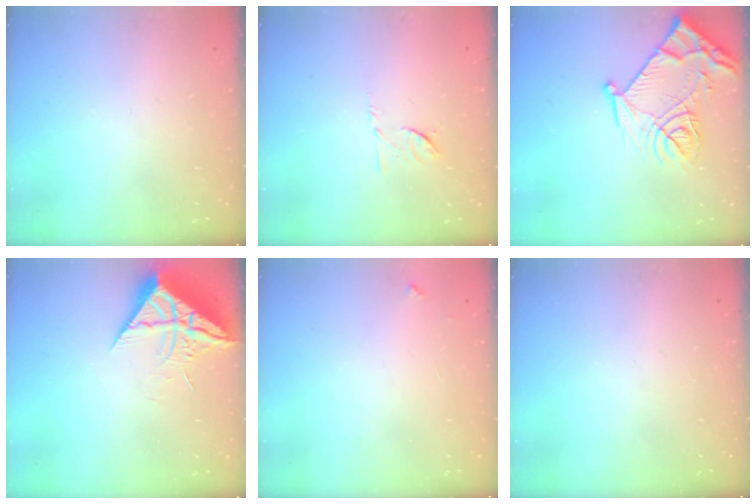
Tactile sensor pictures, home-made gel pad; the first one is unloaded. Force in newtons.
{"total": 6.6, "press": 6.5, "slide": 1.1}
{"total": 16.3, "press": 16.3, "slide": 1.8}
{"total": 10.4, "press": 10.4, "slide": 0.8}
{"total": 3.3, "press": 3.3, "slide": 0.4}
{"total": 0.0}